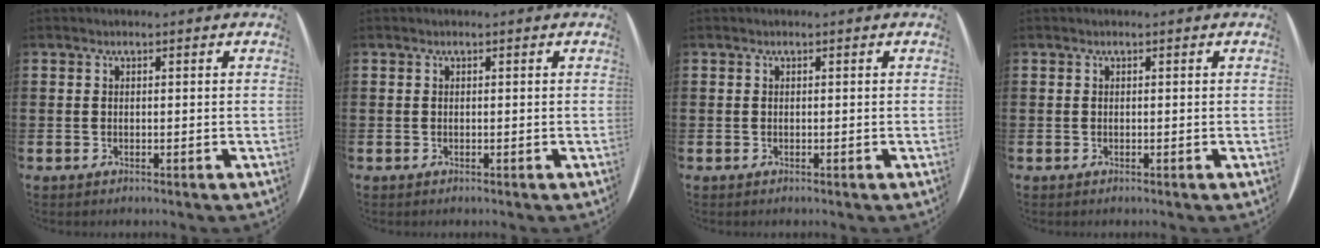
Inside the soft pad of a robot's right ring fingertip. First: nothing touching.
{"total": 0.0}
{"total": 0.0}
{"total": 0.0}